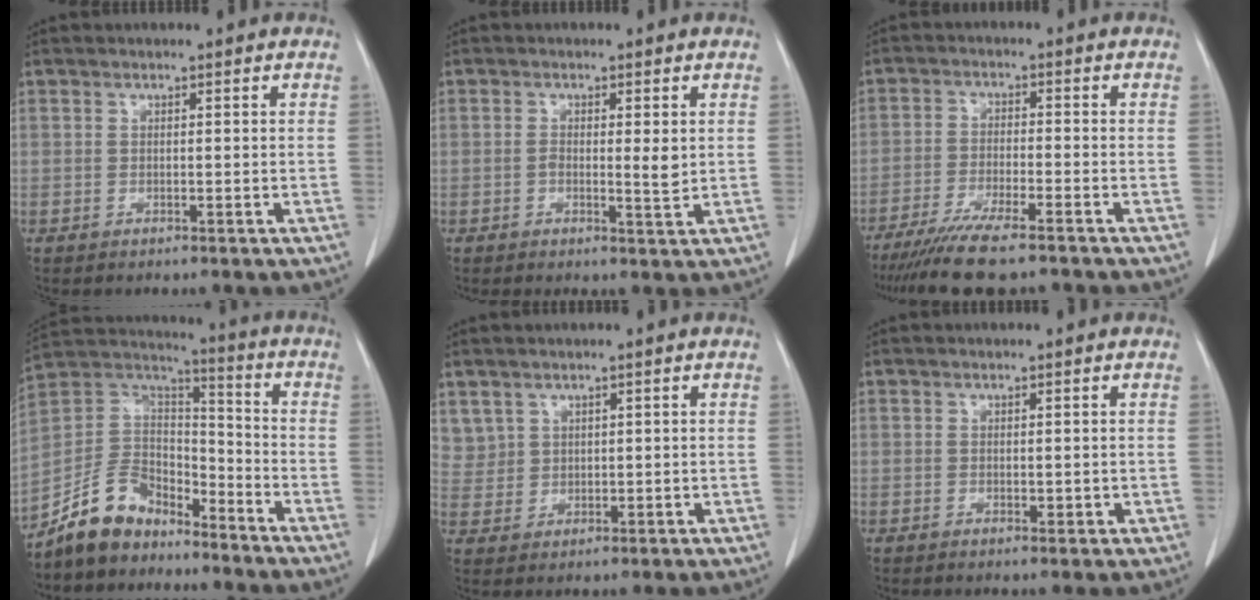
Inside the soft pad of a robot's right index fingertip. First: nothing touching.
{"total": 3.1, "force": [0.2, 0.8, 3.0], "torque": [-0.048, -0.005, 0.002]}
{"total": 10.5, "force": [-8.5, 0.8, 6.1], "torque": [-0.099, -0.027, -0.140]}
{"total": 11.0, "force": [-8.8, 5.4, 3.6], "torque": [-0.082, 0.039, -0.170]}
{"total": 4.4, "force": [2.7, 3.4, 0.4], "torque": [-0.005, 0.007, 0.062]}
{"total": 1.4, "force": [-0.1, 0.7, 1.1], "torque": [-0.013, -0.003, 0.002]}